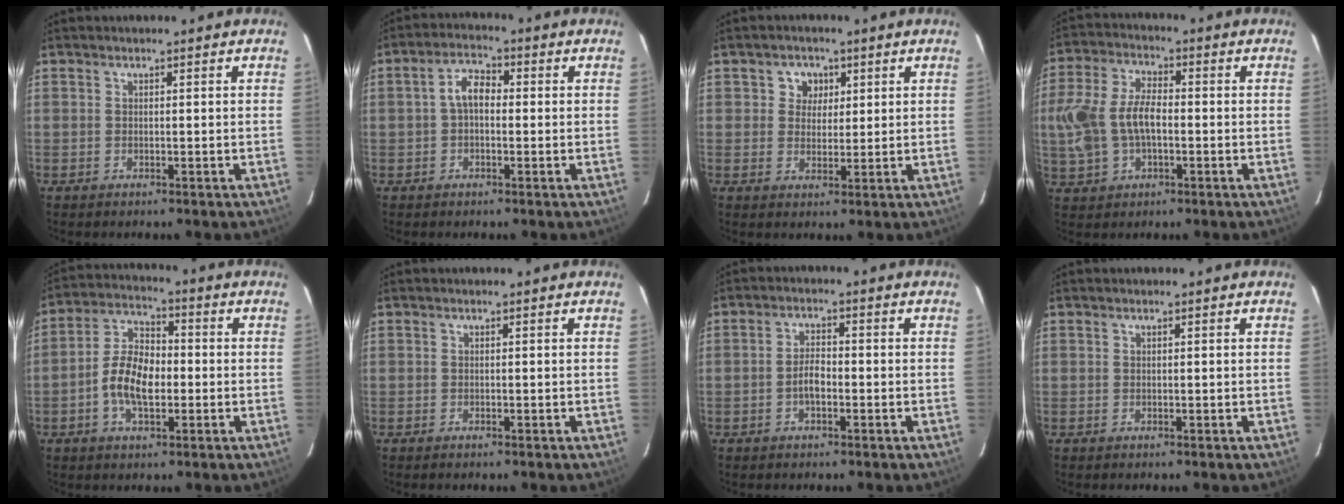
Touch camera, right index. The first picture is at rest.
{"total": 4.3, "force": [-0.1, 2.6, 3.4], "torque": [-0.065, 0.017, -0.003]}
{"total": 4.0, "force": [1.3, 3.7, 0.6], "torque": [0.002, 0.010, 0.022]}
{"total": 11.7, "force": [-1.1, 7.0, 9.4], "torque": [-0.203, 0.012, -0.018]}
{"total": 9.4, "force": [-2.2, 5.0, 7.7], "torque": [-0.155, 0.012, -0.041]}
{"total": 0.0}
{"total": 3.3, "force": [-1.3, 1.5, 2.7], "torque": [-0.053, 0.005, -0.022]}
{"total": 0.0}